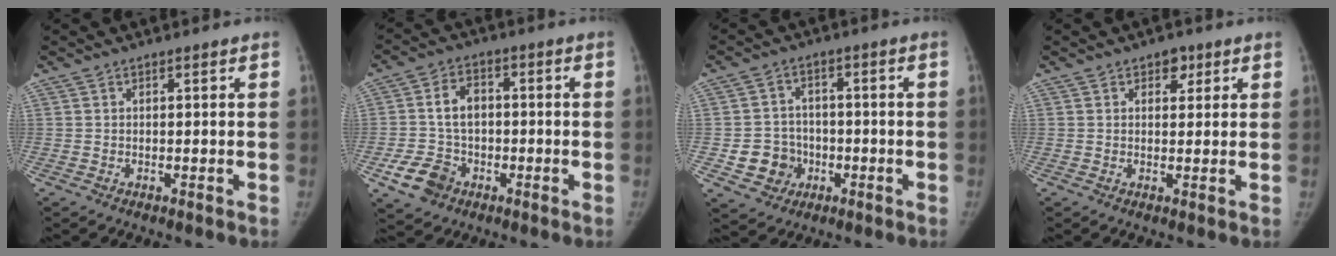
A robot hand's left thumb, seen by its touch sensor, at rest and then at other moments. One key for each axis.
{"total": 9.8, "fx": -3.6, "fy": 8.0, "fz": 4.5, "tx": -0.065, "ty": 0.021, "tz": -0.063}
{"total": 7.5, "fx": -2.1, "fy": 7.0, "fz": 2.0, "tx": 0.000, "ty": 0.018, "tz": -0.030}
{"total": 2.8, "fx": 1.5, "fy": 1.9, "fz": 1.4, "tx": 0.005, "ty": -0.004, "tz": 0.016}